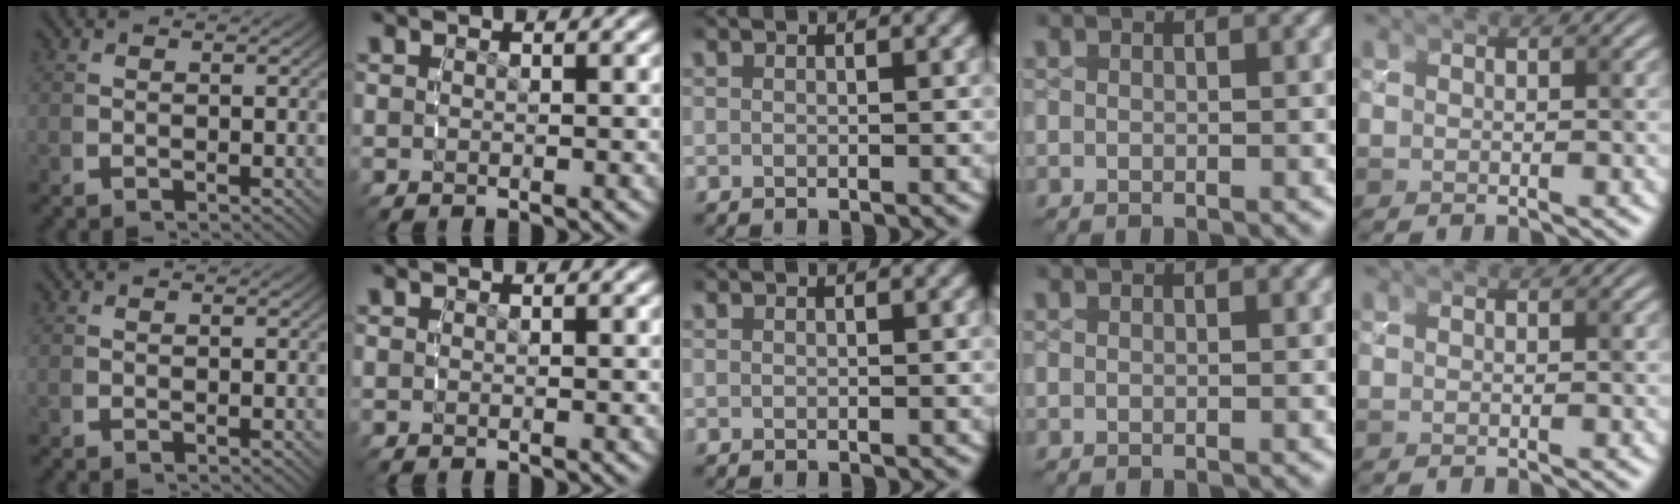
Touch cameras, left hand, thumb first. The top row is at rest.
{}